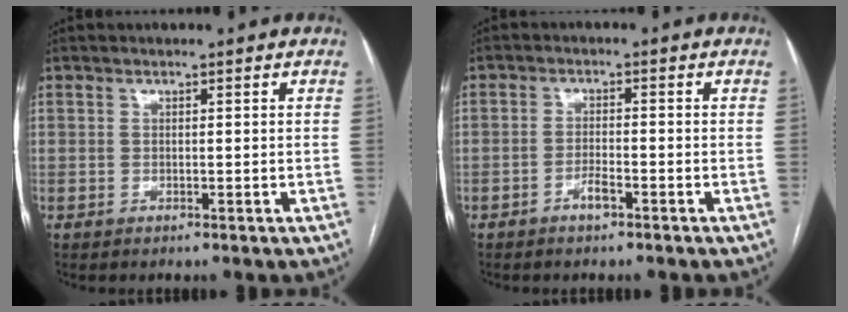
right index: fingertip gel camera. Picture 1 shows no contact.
{"total": 2.4, "force": [-1.6, 0.5, 1.7], "torque": [-0.031, 0.002, -0.029]}